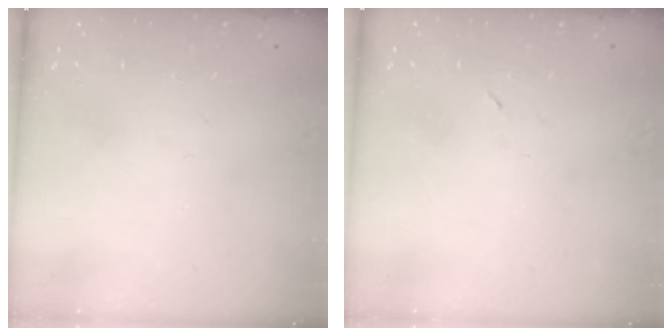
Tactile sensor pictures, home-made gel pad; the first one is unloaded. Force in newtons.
{"total": 2.2, "press": 2.1, "slide": 0.9}